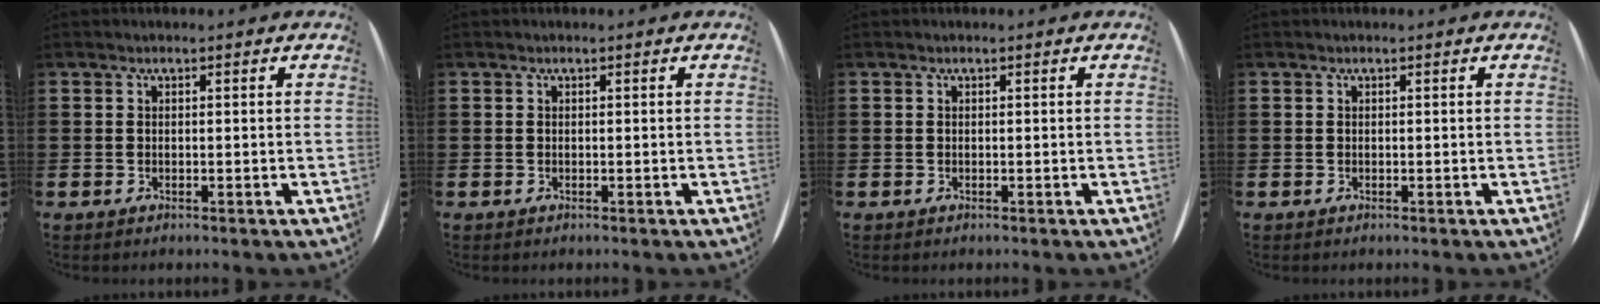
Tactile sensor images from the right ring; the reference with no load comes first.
{"total": 0.0}
{"total": 0.0}
{"total": 0.0}